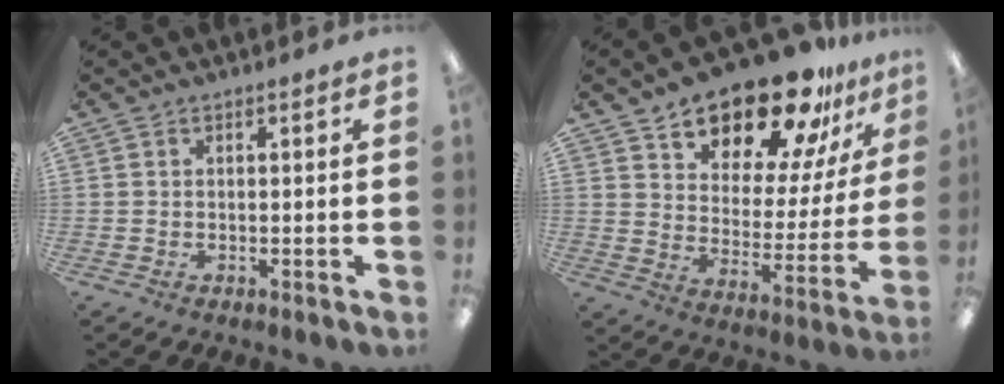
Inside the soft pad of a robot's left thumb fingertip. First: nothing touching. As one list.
[{"total": 19.8, "force": [17.0, 7.0, 7.4], "torque": [-0.123, -0.133, 0.296]}]